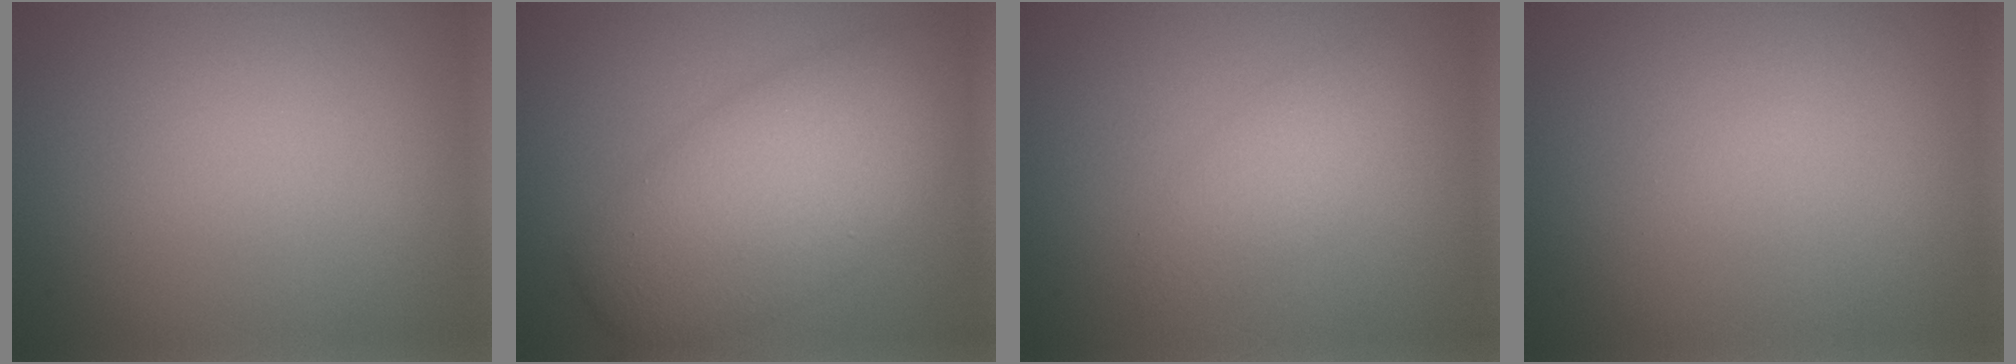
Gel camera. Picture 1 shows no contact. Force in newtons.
{"total": 7.9, "press": 7.9, "slide": 0.1}
{"total": 2.2, "press": 2.2, "slide": 0.1}
{"total": 0.0}